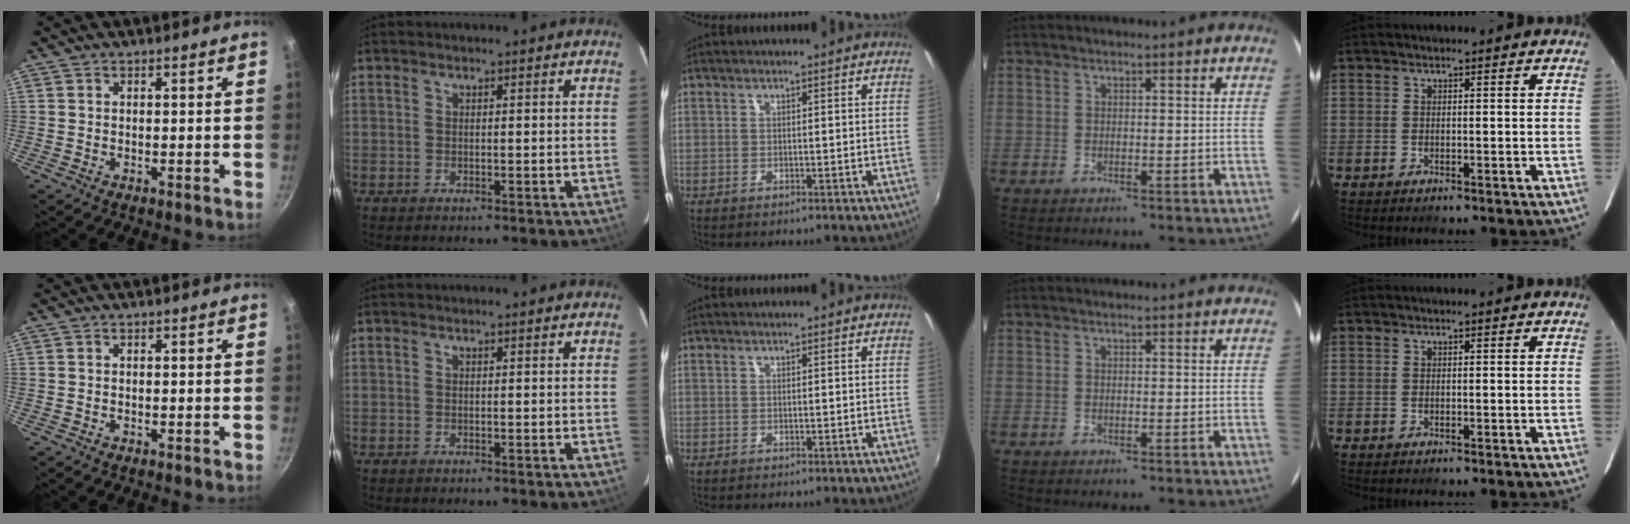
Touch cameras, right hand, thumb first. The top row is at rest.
{}